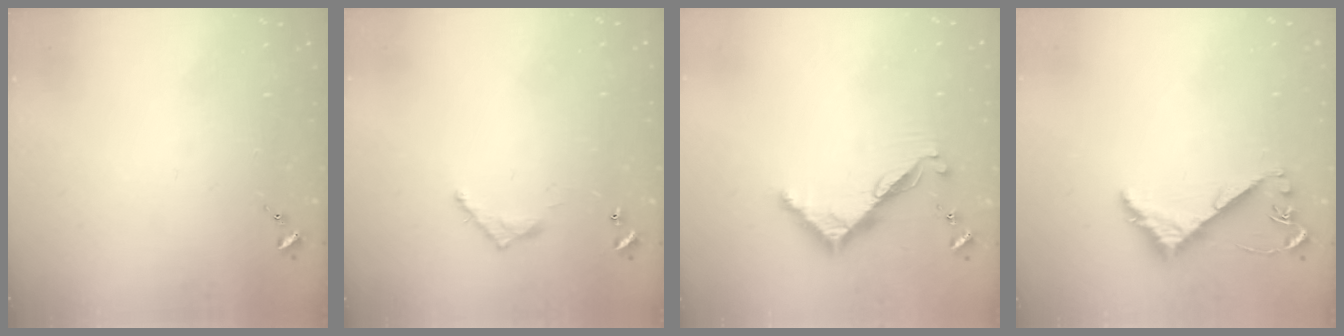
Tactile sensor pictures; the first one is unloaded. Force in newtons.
{"total": 6.3, "press": 6.3, "slide": 0.4}
{"total": 8.7, "press": 8.7, "slide": 0.6}
{"total": 5.2, "press": 5.2, "slide": 0.4}